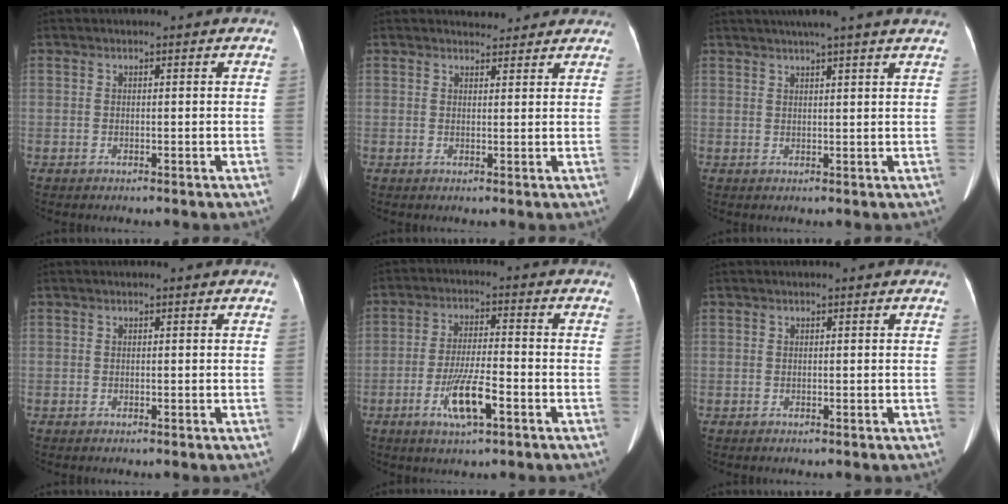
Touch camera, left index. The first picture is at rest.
{"total": 4.0, "force": [3.7, 1.4, 0.3], "torque": [0.000, 0.011, 0.040]}
{"total": 9.7, "force": [8.1, -0.7, 5.2], "torque": [-0.078, 0.027, 0.092]}
{"total": 0.0}
{"total": 7.8, "force": [-3.6, 1.2, 6.9], "torque": [-0.138, -0.008, -0.062]}
{"total": 0.0}